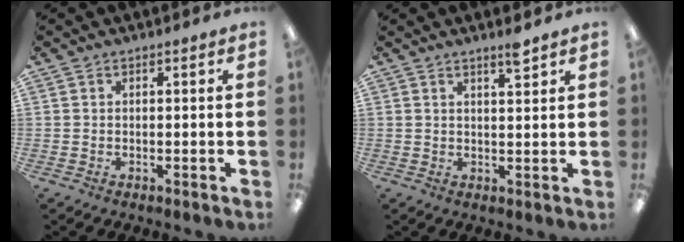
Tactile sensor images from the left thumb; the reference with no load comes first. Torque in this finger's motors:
{"motor_torque": [-0.11, 0.05, -0.30, 0.06, 0.03]}